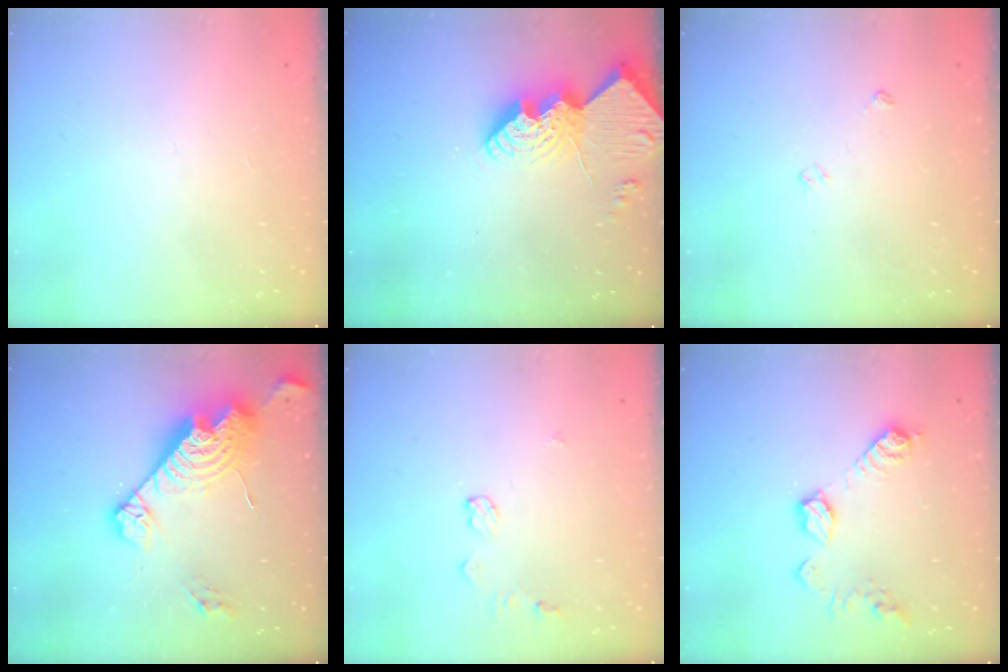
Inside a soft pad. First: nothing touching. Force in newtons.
{"total": 13.9, "press": 13.9, "slide": 0.9}
{"total": 3.7, "press": 3.7, "slide": 0.6}
{"total": 20.8, "press": 20.7, "slide": 1.7}
{"total": 5.6, "press": 5.5, "slide": 0.6}
{"total": 11.3, "press": 11.2, "slide": 0.8}